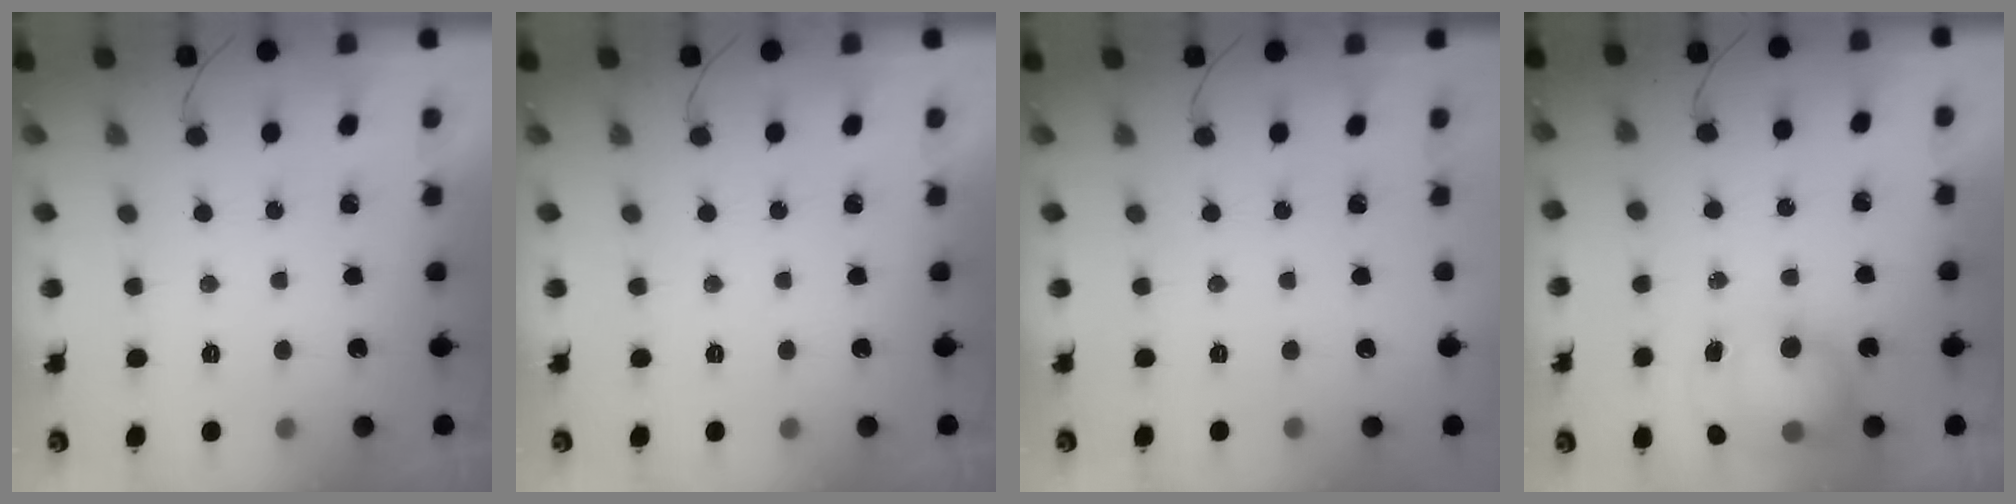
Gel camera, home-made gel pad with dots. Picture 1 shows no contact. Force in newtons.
{"total": 0.0}
{"total": 0.0}
{"total": 9.7, "press": 9.3, "slide": 2.9}